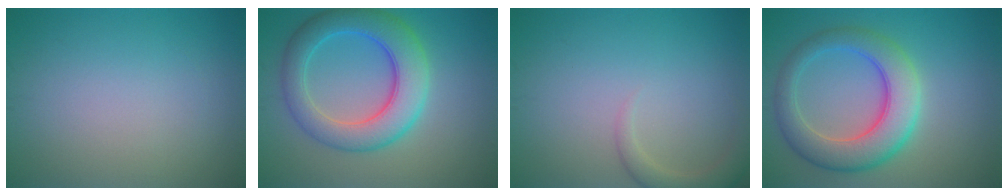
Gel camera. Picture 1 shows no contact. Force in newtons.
{"total": 7.2, "press": 7.2, "slide": 0.2}
{"total": 2.3, "press": 2.3, "slide": 0.3}
{"total": 7.1, "press": 7.1, "slide": 0.1}